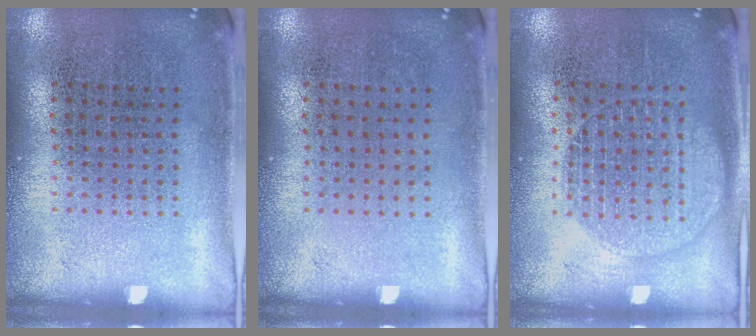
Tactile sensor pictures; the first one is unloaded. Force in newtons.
{"total": 0.0}
{"total": 1.3, "press": 1.3, "slide": 0.2}